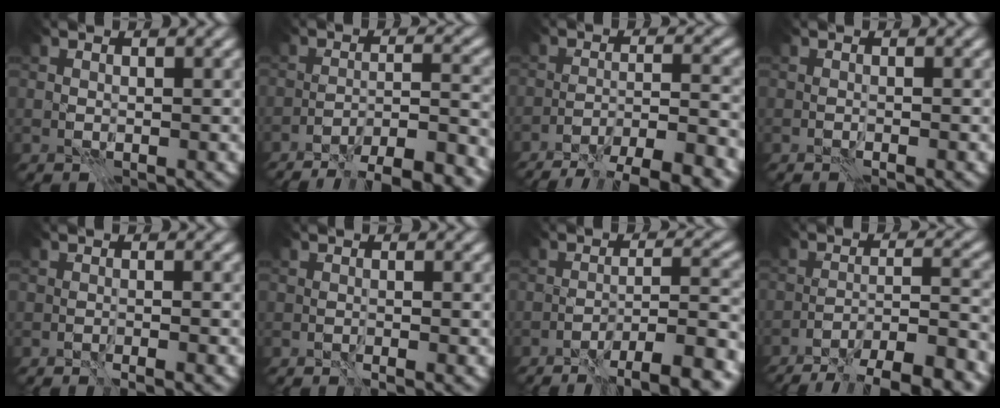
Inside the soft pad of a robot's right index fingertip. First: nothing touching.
{"total": 11.4, "force": [-10.0, 1.9, 5.2], "torque": [-0.059, 0.001, -0.130]}
{"total": 10.5, "force": [-8.9, 1.7, 5.4], "torque": [-0.068, -0.002, -0.122]}
{"total": 0.7, "force": [-0.5, -0.4, 0.1], "torque": [0.001, 0.001, -0.010]}
{"total": 1.6, "force": [-1.4, -0.3, 0.7], "torque": [-0.008, 0.005, -0.027]}
{"total": 0.9, "force": [-0.8, -0.4, 0.3], "torque": [-0.003, 0.001, -0.015]}
{"total": 7.9, "force": [-5.9, 1.0, 5.2], "torque": [-0.059, 0.017, -0.087]}
{"total": 11.6, "force": [-9.8, 2.0, 5.8], "torque": [-0.074, -0.004, -0.132]}